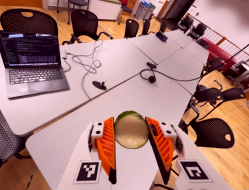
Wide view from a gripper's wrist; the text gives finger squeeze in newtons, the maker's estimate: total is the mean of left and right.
{"total": 9.1, "left": 9.2, "right": 8.9}